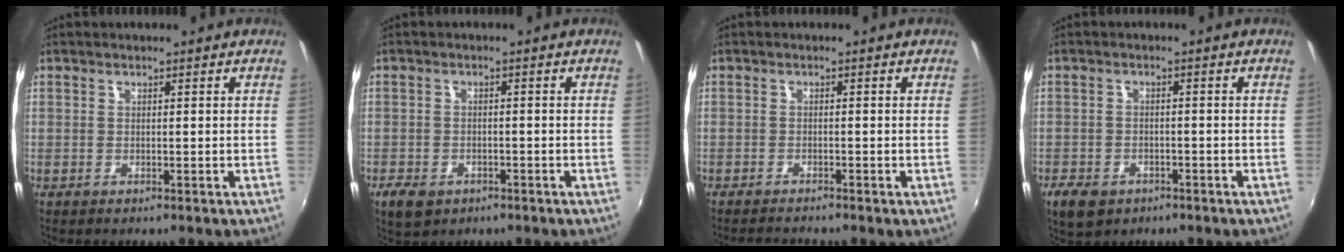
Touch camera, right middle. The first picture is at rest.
{"total": 4.9, "force": [-2.9, 3.1, 2.4], "torque": [-0.062, -0.007, -0.045]}
{"total": 2.8, "force": [-2.7, -0.2, 0.8], "torque": [-0.024, -0.012, -0.048]}
{"total": 6.0, "force": [-3.7, 3.8, 2.8], "torque": [-0.076, -0.010, -0.059]}